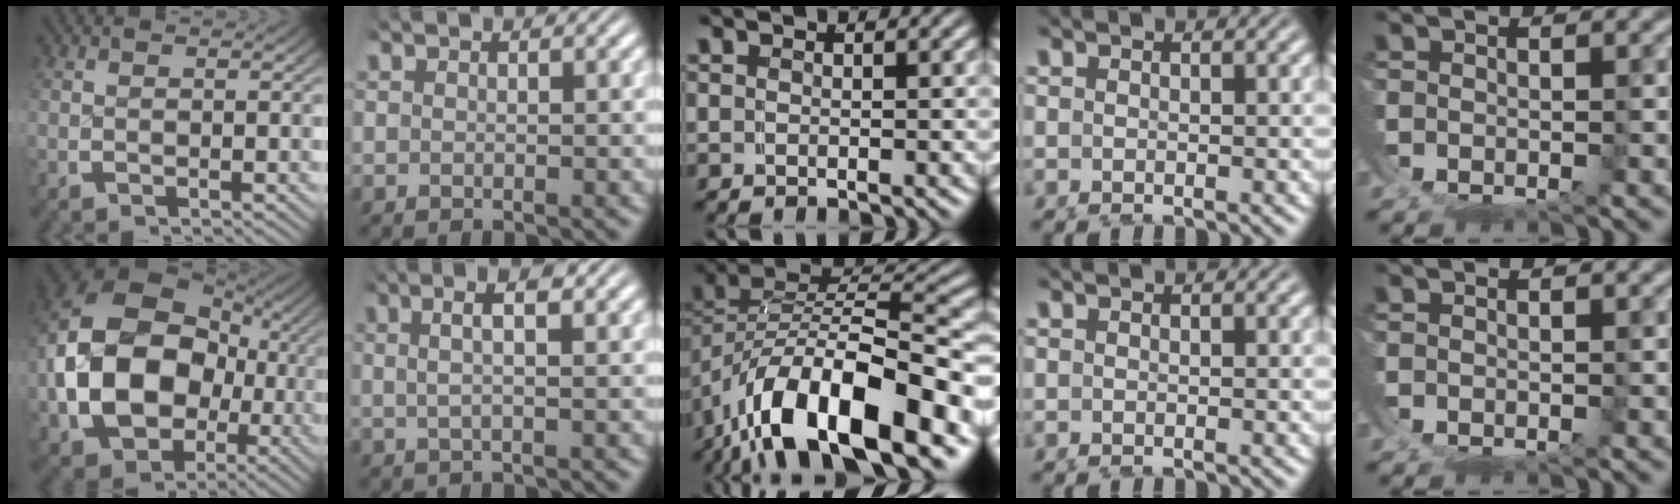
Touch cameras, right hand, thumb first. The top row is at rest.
{"thumb": {"total": 16.8, "force": [-0.4, 12.5, 11.2], "torque": [-0.247, -0.064, 0.016]}, "index": {"total": 3.6, "force": [1.4, 0.7, 3.2], "torque": [-0.049, 0.015, 0.019]}, "middle": {"total": 12.3, "force": [-4.8, 6.3, 9.4], "torque": [-0.172, -0.028, -0.057]}}